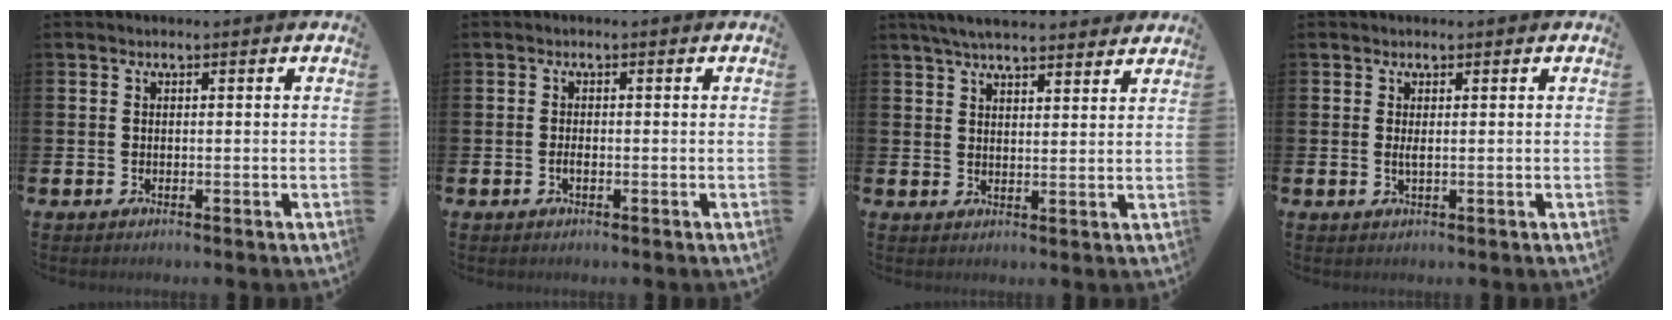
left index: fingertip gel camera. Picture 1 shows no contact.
{"total": 0.9, "force": [-0.4, 0.4, 0.7], "torque": [-0.022, 0.003, -0.006]}
{"total": 5.2, "force": [4.9, 0.8, 1.4], "torque": [-0.040, -0.016, 0.090]}
{"total": 0.8, "force": [0.1, 0.1, 0.8], "torque": [-0.023, 0.003, 0.003]}